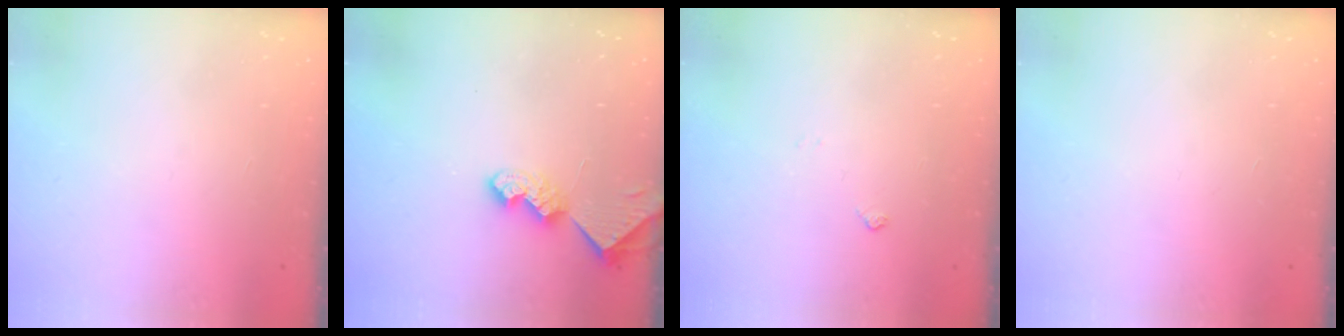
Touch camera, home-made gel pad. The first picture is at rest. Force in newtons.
{"total": 7.5, "press": 7.5, "slide": 0.7}
{"total": 3.8, "press": 3.8, "slide": 0.7}
{"total": 0.0}